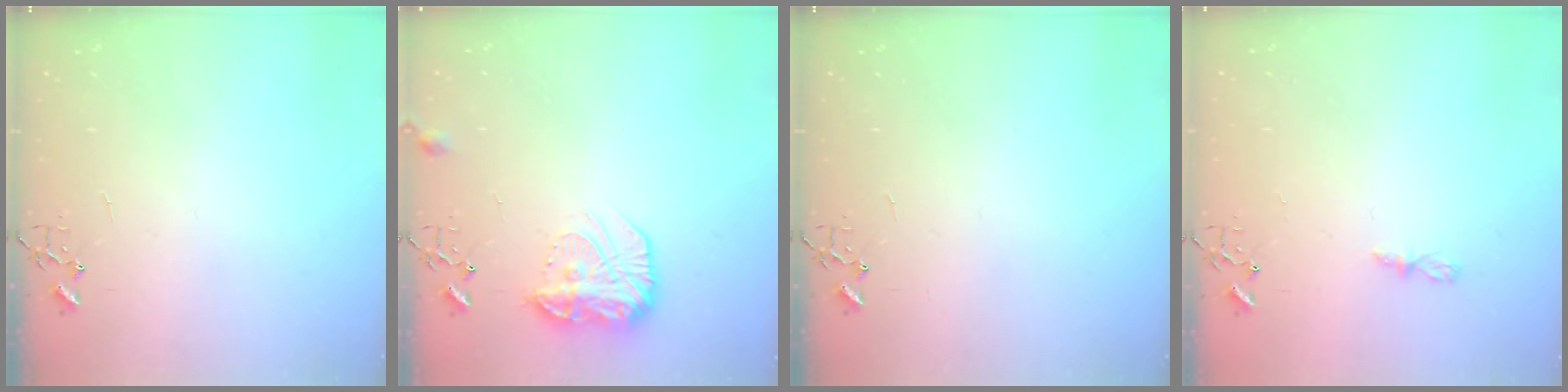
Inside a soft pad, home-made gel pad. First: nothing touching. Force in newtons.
{"total": 13.9, "press": 13.8, "slide": 0.8}
{"total": 0.0}
{"total": 4.4, "press": 4.4, "slide": 0.6}